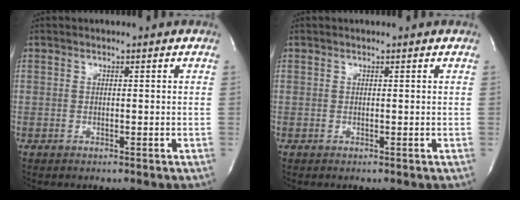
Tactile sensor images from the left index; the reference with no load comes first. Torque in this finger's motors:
{"motor_torque": [-0.01, 0.01, -0.25, -0.02]}